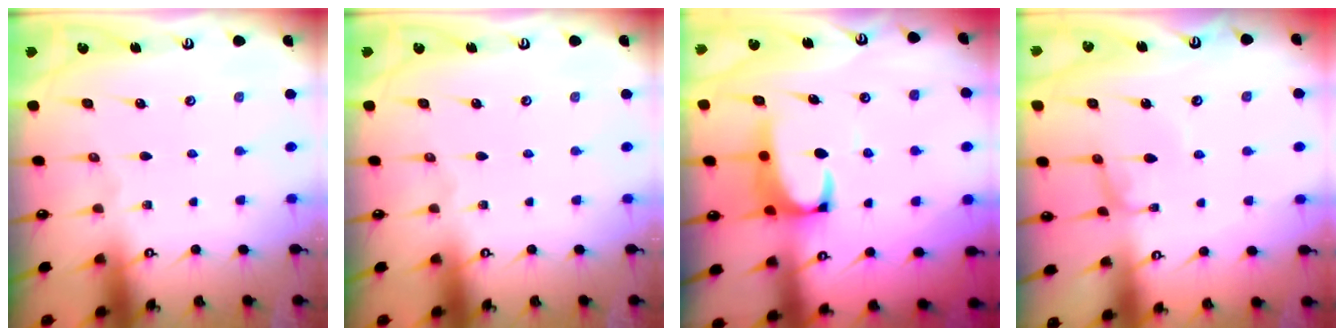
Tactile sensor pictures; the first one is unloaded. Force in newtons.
{"total": 0.0}
{"total": 3.1, "press": 2.9, "slide": 1.1}
{"total": 0.6, "press": 0.5, "slide": 0.2}